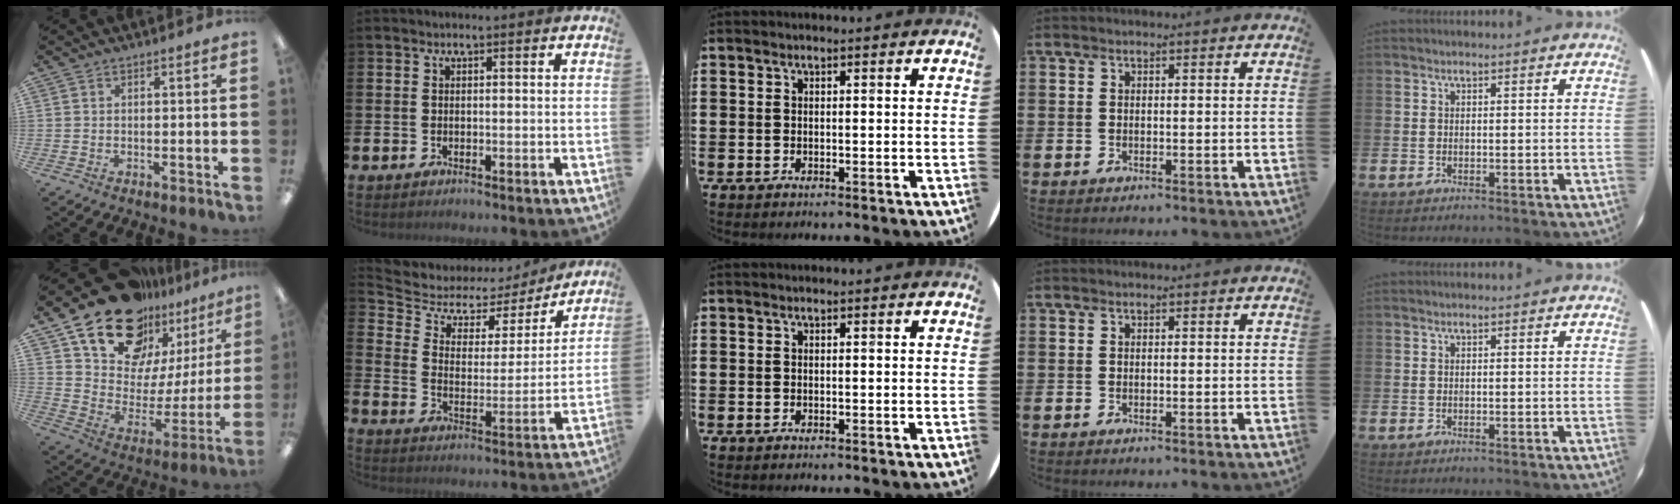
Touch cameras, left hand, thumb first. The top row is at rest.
{"thumb": {"total": 22.0, "force": [17.0, 11.6, 7.8], "torque": [-0.142, -0.112, 0.311]}, "index": {"total": 5.9, "force": [4.6, 3.4, 1.5], "torque": [-0.061, -0.033, 0.070]}}